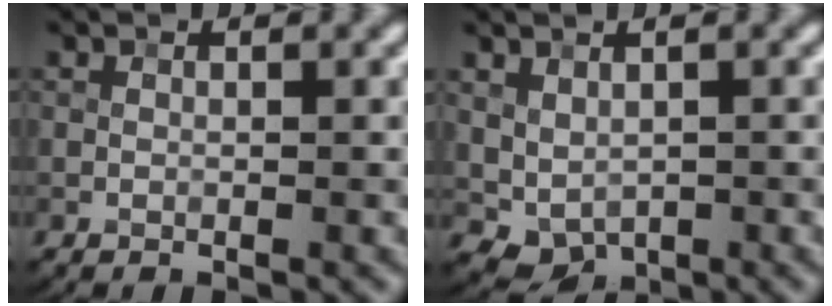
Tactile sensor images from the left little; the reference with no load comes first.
{"total": 2.4, "force": [0.5, 1.8, 1.5], "torque": [-0.026, -0.010, 0.020]}